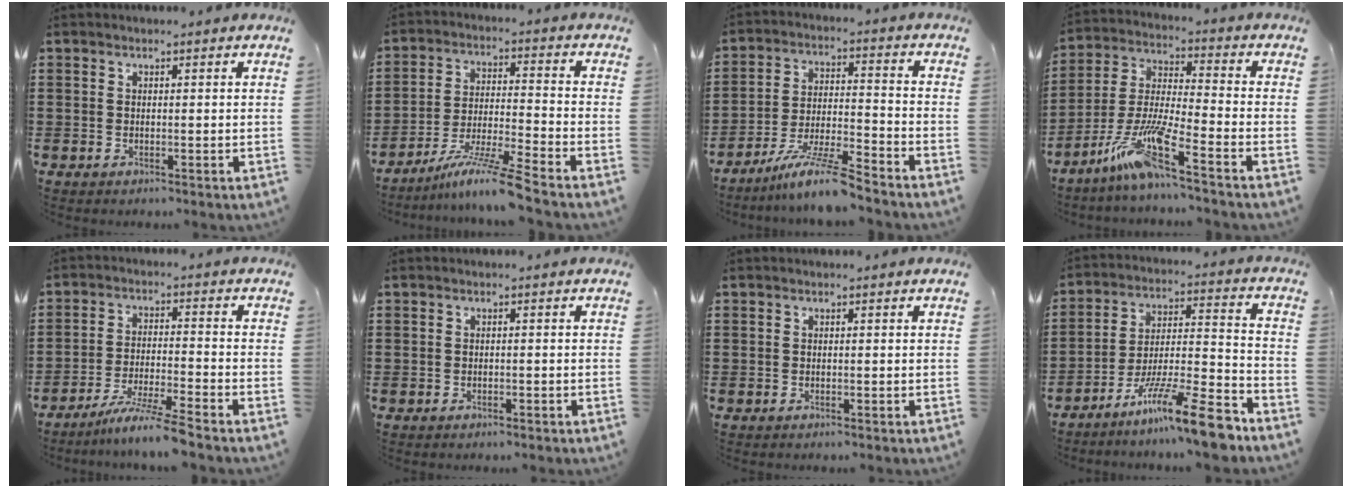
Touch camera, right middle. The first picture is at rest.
{"total": 9.3, "force": [-7.6, -0.8, 5.4], "torque": [-0.101, -0.010, -0.147]}
{"total": 9.2, "force": [-7.6, 0.4, 5.2], "torque": [-0.102, 0.001, -0.145]}
{"total": 10.2, "force": [-7.0, 0.5, 7.4], "torque": [-0.170, -0.017, -0.142]}
{"total": 6.9, "force": [-6.0, -0.8, 3.3], "torque": [-0.062, -0.020, -0.112]}
{"total": 0.8, "force": [-0.7, 0.2, 0.2], "torque": [-0.006, -0.002, -0.014]}
{"total": 0.0}
{"total": 13.5, "force": [-10.1, 0.8, 8.9], "torque": [-0.137, 0.026, -0.181]}